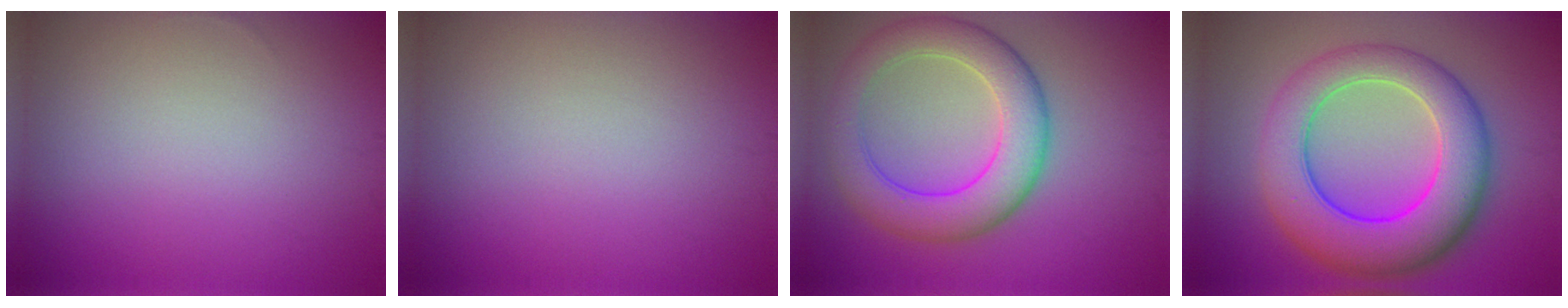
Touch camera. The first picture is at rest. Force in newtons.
{"total": 0.0}
{"total": 7.3, "press": 7.3, "slide": 0.2}
{"total": 10.5, "press": 10.5, "slide": 0.3}